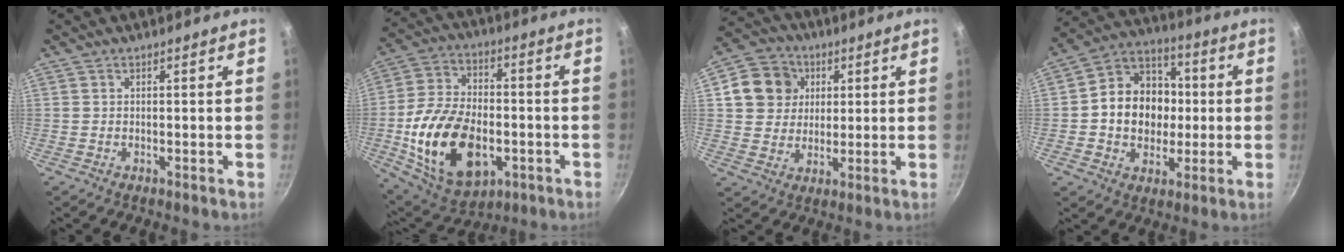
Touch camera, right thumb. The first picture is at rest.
{"total": 21.9, "force": [-5.2, 13.5, 16.4], "torque": [-0.292, 0.021, -0.077]}
{"total": 10.6, "force": [3.1, 9.4, 3.9], "torque": [-0.043, 0.009, 0.048]}
{"total": 15.7, "force": [-0.3, 13.0, 8.8], "torque": [-0.107, 0.027, -0.017]}